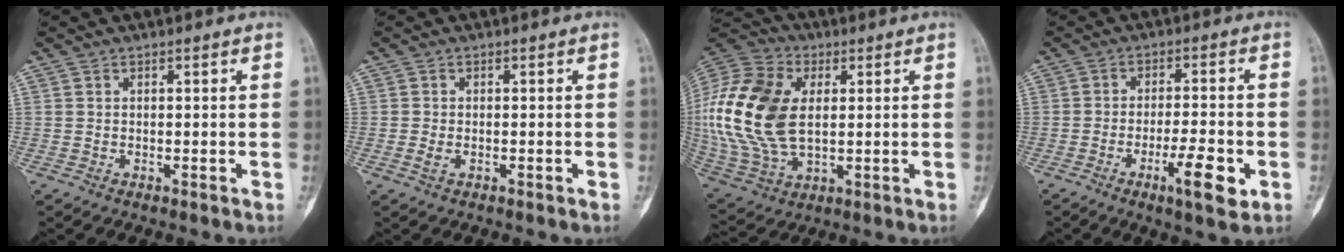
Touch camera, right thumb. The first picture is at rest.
{"total": 1.4, "force": [-0.5, 0.8, 1.1], "torque": [-0.026, 0.002, -0.009]}
{"total": 22.0, "force": [2.6, 13.8, 16.9], "torque": [-0.365, -0.005, 0.051]}
{"total": 8.3, "force": [-3.3, 2.0, 7.3], "torque": [-0.116, 0.010, -0.050]}